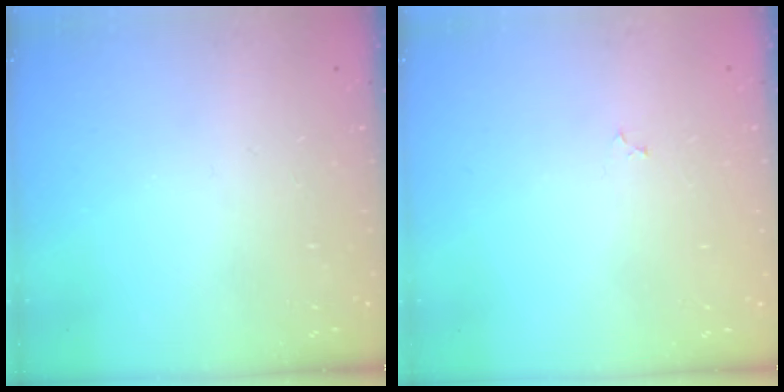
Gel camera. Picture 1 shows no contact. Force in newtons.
{"total": 2.3, "press": 2.3, "slide": 0.2}